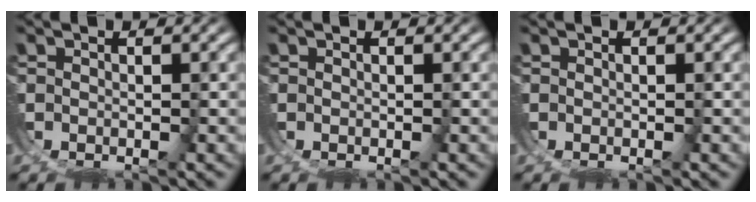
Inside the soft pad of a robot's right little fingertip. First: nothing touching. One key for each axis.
{"total": 0.0}
{"total": 0.0}